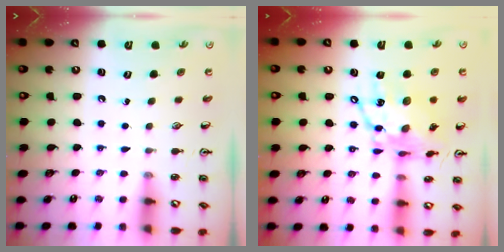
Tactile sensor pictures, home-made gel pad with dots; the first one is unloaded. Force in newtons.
{"total": 15.6, "press": 15.5, "slide": 1.4}